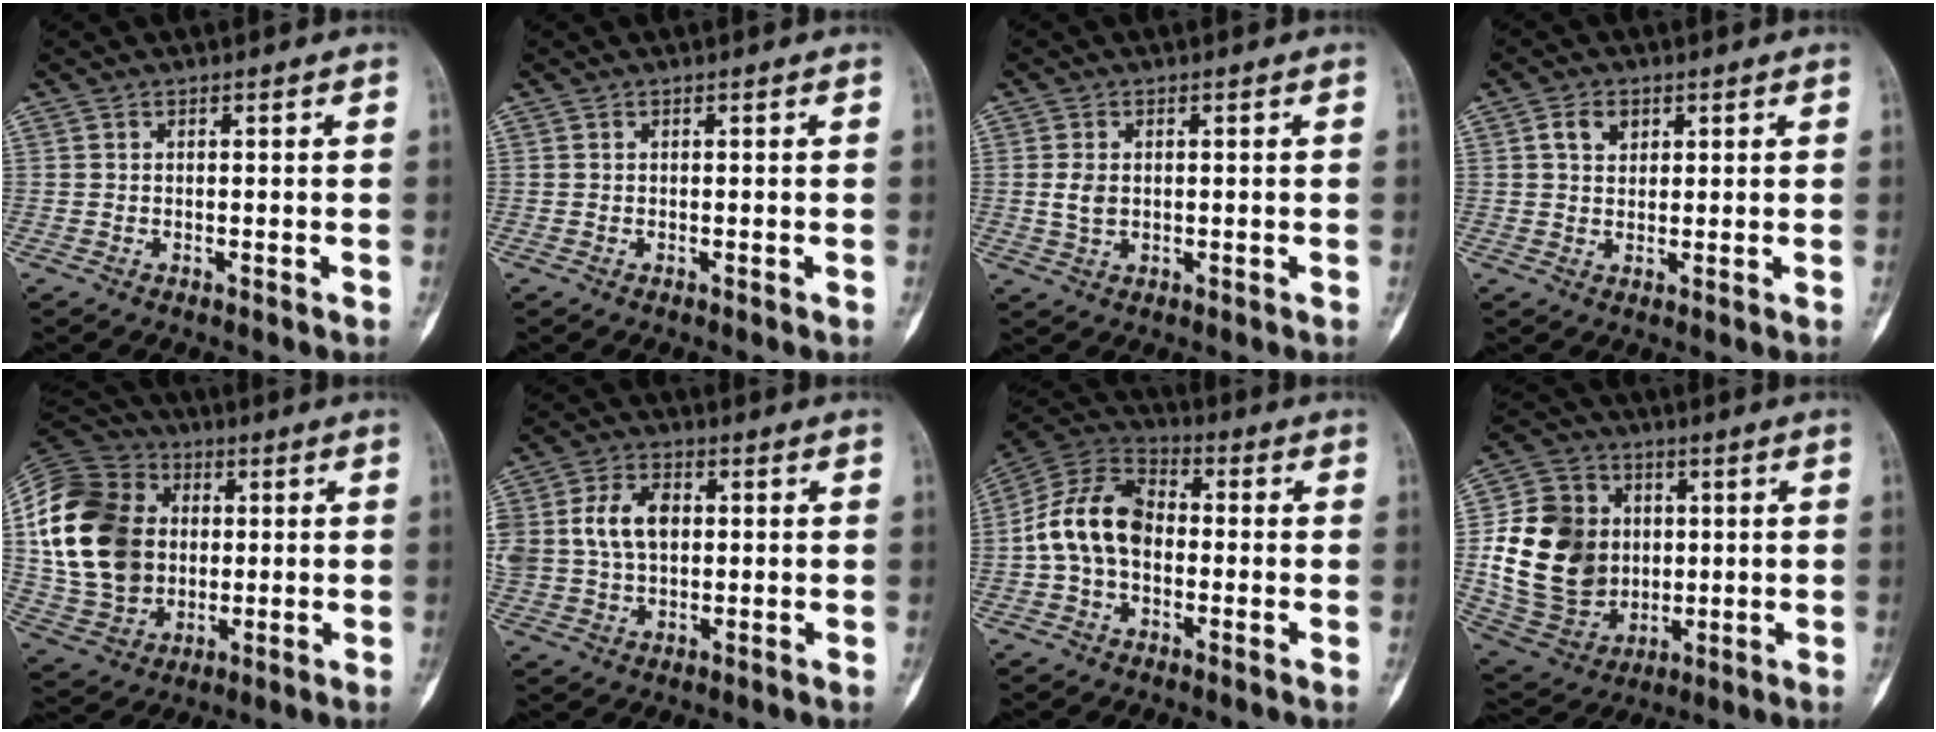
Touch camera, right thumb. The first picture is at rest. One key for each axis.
{"total": 0.0}
{"total": 3.0, "fx": 0.2, "fy": 2.1, "fz": 2.2, "tx": -0.037, "ty": -0.002, "tz": 0.006}
{"total": 3.7, "fx": 1.5, "fy": 2.7, "fz": 2.0, "tx": -0.026, "ty": -0.002, "tz": 0.027}
{"total": 23.1, "fx": 2.0, "fy": 18.0, "fz": 14.3, "tx": -0.277, "ty": 0.013, "tz": 0.045}
{"total": 11.2, "fx": 1.5, "fy": 8.0, "fz": 7.7, "tx": -0.141, "ty": 0.010, "tz": 0.030}
{"total": 13.1, "fx": -1.0, "fy": 9.1, "fz": 9.4, "tx": -0.166, "ty": 0.037, "tz": -0.032}
{"total": 19.7, "fx": 1.1, "fy": 16.2, "fz": 11.2, "tx": -0.185, "ty": 0.007, "tz": 0.035}